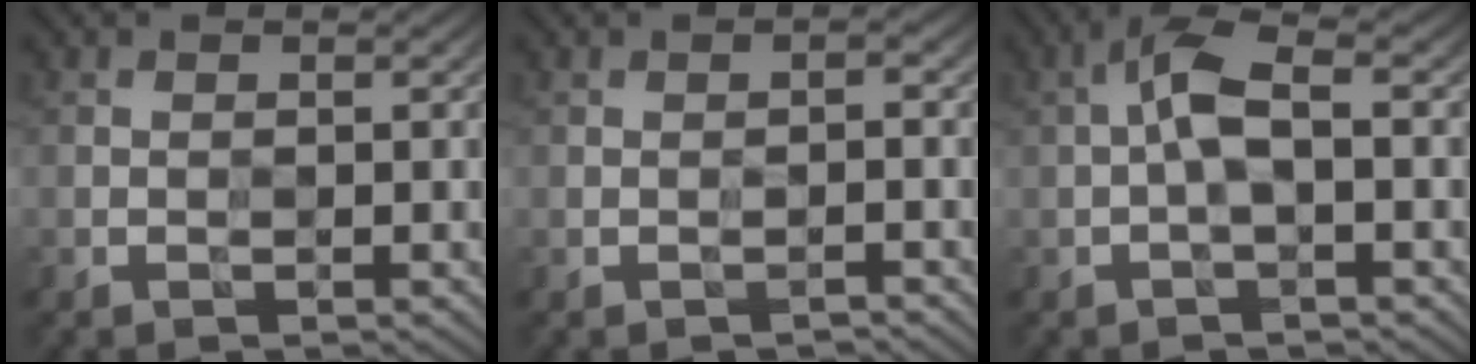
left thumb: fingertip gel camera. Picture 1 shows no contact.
{"total": 0.9, "force": [-0.7, 0.1, 0.7], "torque": [-0.011, 0.005, -0.016]}
{"total": 4.3, "force": [0.0, 1.3, 4.1], "torque": [-0.092, 0.017, -0.011]}